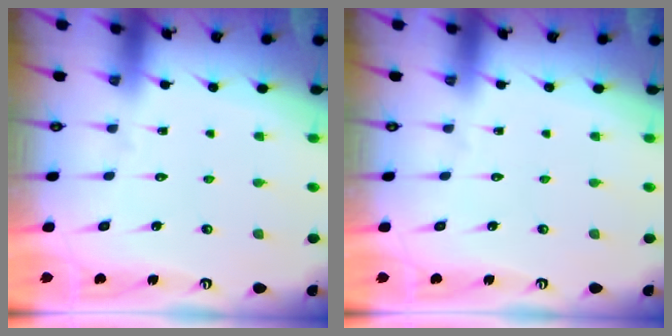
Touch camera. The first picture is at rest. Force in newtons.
{"total": 0.0}